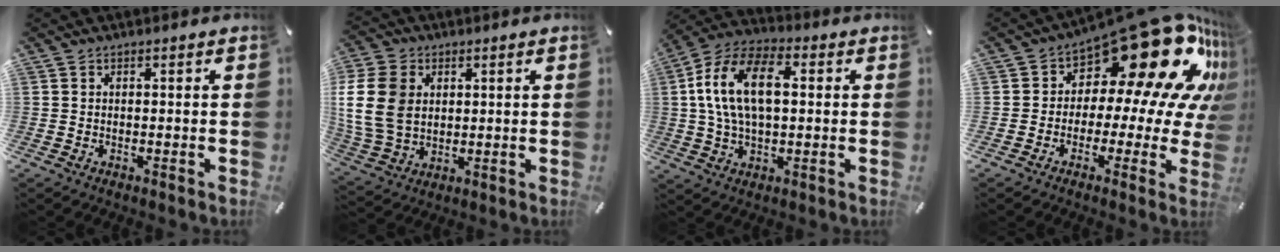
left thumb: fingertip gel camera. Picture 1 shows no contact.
{"total": 13.5, "force": [2.3, 10.7, 7.9], "torque": [-0.192, 0.013, 0.043]}
{"total": 14.6, "force": [2.6, 8.6, 11.5], "torque": [-0.254, 0.014, 0.042]}
{"total": 23.7, "force": [12.1, 10.9, 17.2], "torque": [-0.239, -0.095, 0.208]}